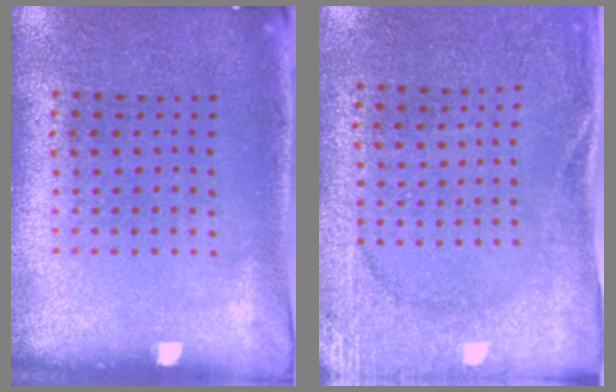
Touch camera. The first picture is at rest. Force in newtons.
{"total": 2.6, "press": 2.4, "slide": 0.9}